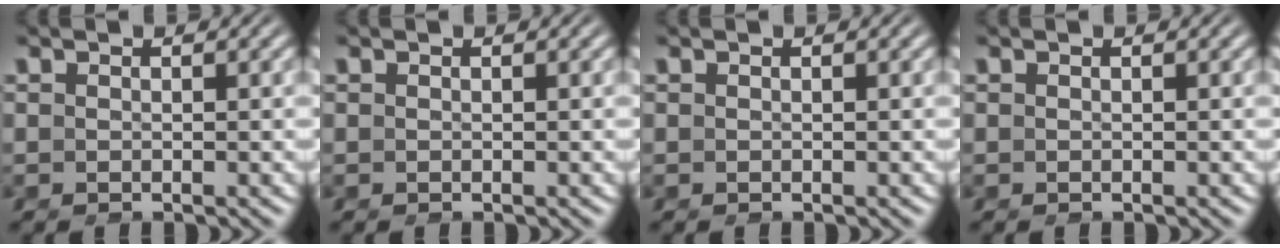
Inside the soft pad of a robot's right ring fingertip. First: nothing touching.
{"total": 0.0}
{"total": 0.0}
{"total": 0.0}